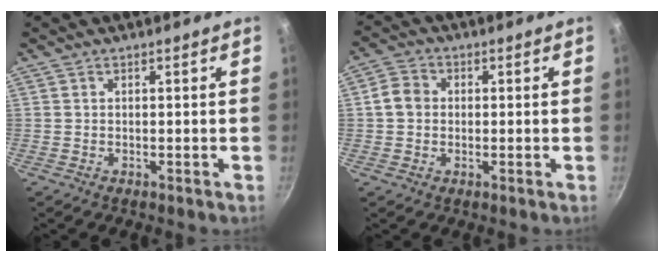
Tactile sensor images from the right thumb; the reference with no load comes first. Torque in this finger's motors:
{"motor_torque": [-0.76, 0.15, 0.21, 0.08, -0.10]}